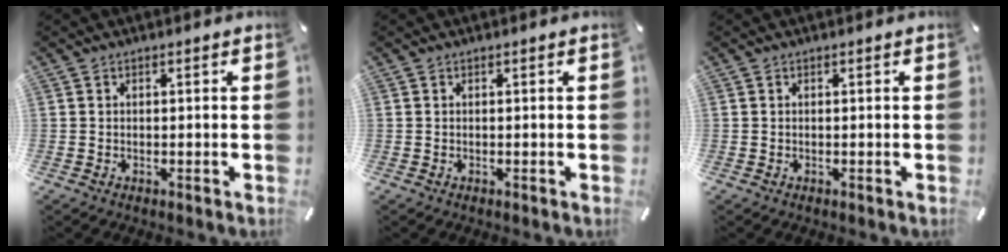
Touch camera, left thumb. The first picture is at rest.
{"total": 0.0}
{"total": 0.0}